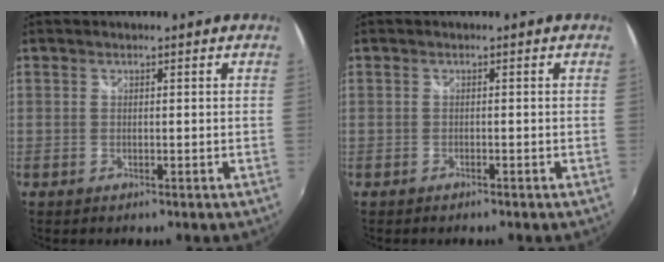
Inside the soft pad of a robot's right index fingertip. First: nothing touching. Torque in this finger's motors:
{"motor_torque": [0.15, -0.10, 0.03, 0.01]}